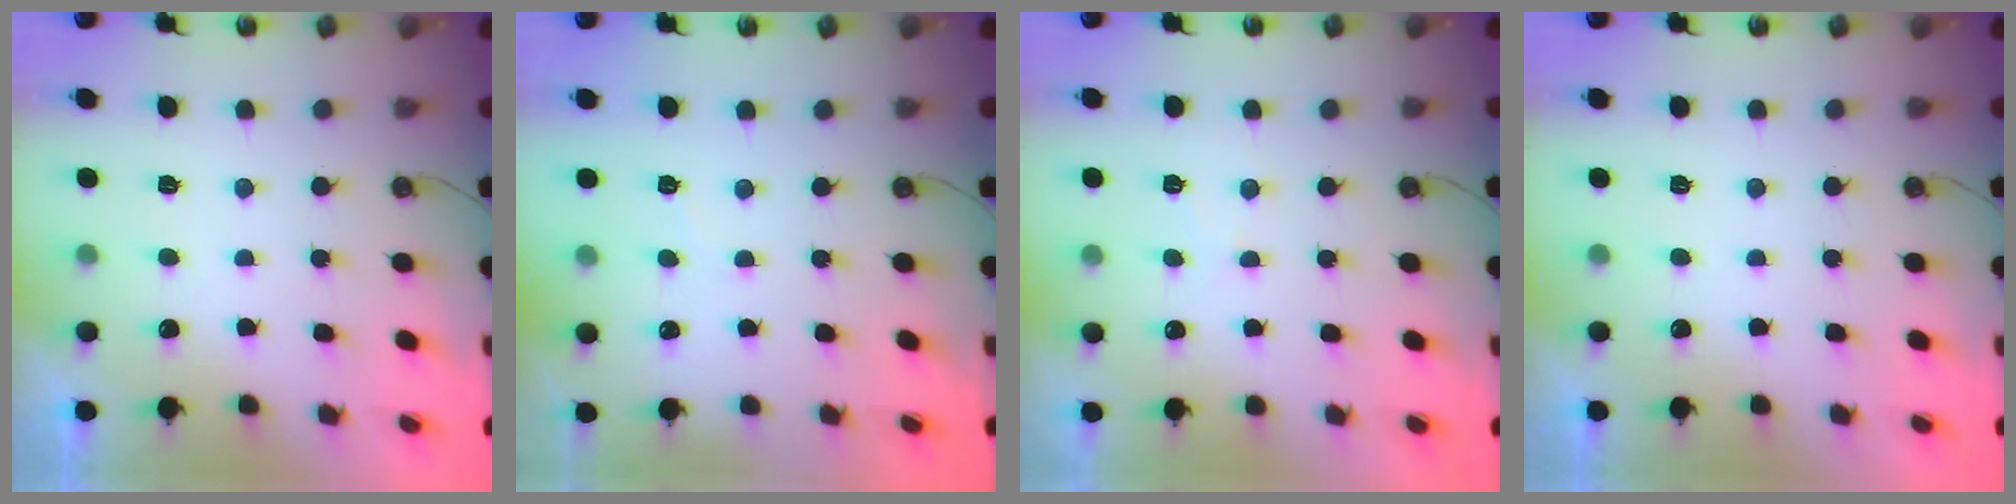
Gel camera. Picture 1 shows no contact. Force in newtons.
{"total": 2.7, "press": 2.7, "slide": 0.4}
{"total": 6.0, "press": 5.9, "slide": 0.5}
{"total": 0.0}